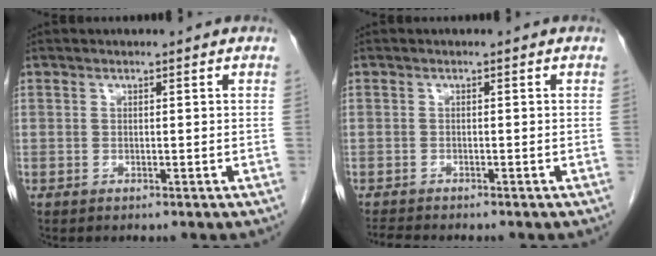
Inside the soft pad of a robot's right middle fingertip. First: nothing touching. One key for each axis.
{"total": 2.0, "fx": -1.9, "fy": -0.1, "fz": 0.4, "tx": -0.013, "ty": -0.010, "tz": -0.033}